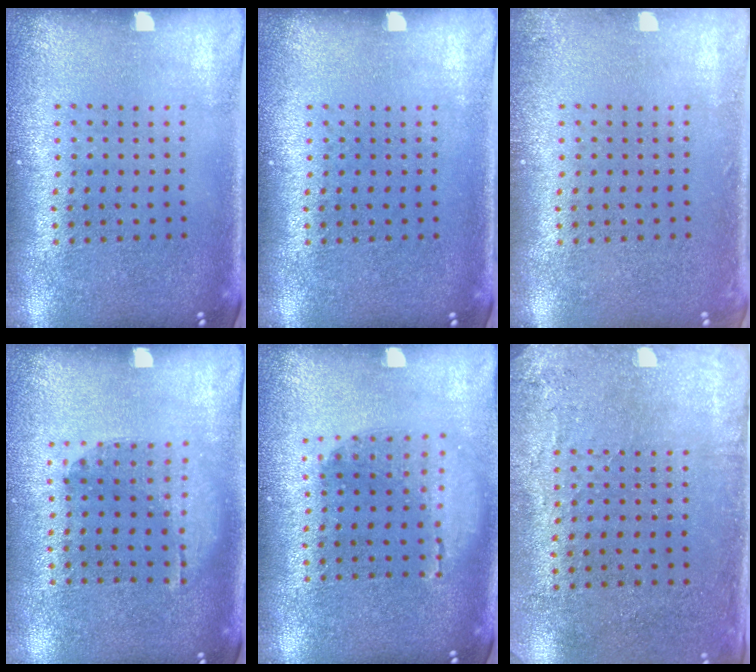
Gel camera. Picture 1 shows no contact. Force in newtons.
{"total": 0.0}
{"total": 0.9, "press": 0.9, "slide": 0.1}
{"total": 1.2, "press": 0.8, "slide": 0.9}
{"total": 1.2, "press": 1.2, "slide": 0.3}
{"total": 2.8, "press": 2.3, "slide": 1.6}